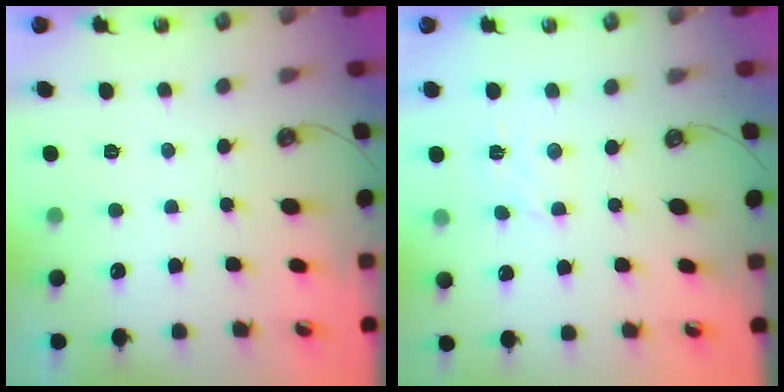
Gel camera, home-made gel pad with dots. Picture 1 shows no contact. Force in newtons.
{"total": 2.9, "press": 2.8, "slide": 0.7}